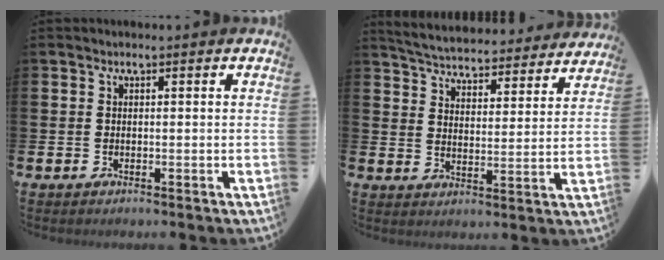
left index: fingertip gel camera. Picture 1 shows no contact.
{"total": 5.1, "force": [5.1, 0.7, 0.5], "torque": [-0.038, -0.041, 0.085]}